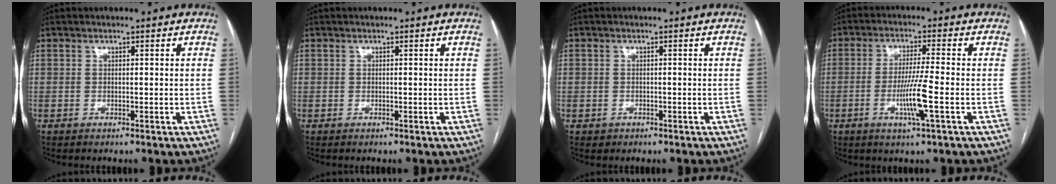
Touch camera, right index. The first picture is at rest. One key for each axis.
{"total": 0.0}
{"total": 1.4, "fx": -0.5, "fy": 1.2, "fz": 0.1, "tx": -0.002, "ty": 0.005, "tz": -0.006}
{"total": 6.8, "fx": -1.9, "fy": -0.6, "fz": 6.5, "tx": -0.120, "ty": -0.009, "tz": -0.036}